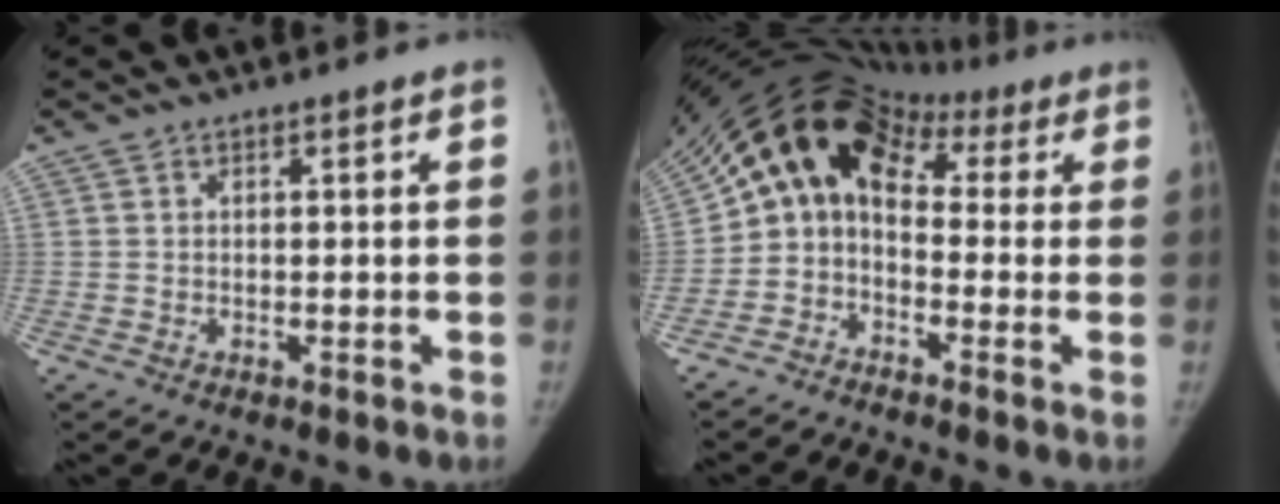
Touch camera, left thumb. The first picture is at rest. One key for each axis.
{"total": 11.9, "fx": 1.3, "fy": 9.5, "fz": 7.0, "tx": -0.091, "ty": 0.071, "tz": 0.009}